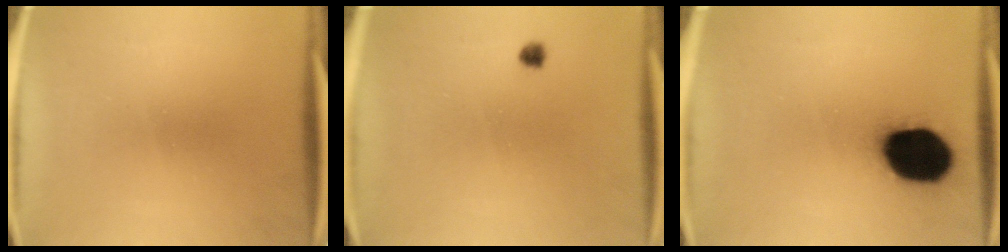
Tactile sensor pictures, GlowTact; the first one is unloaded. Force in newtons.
{"total": 1.2}
{"total": 19.9}